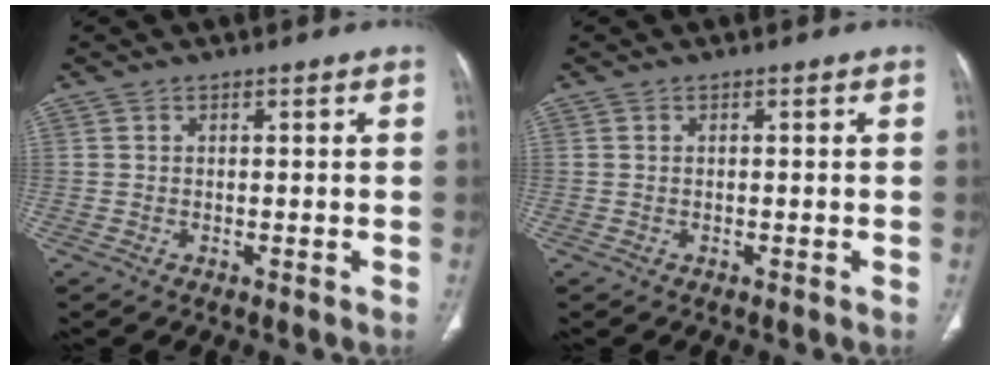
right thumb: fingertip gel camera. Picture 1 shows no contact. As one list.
[{"total": 0.0}]